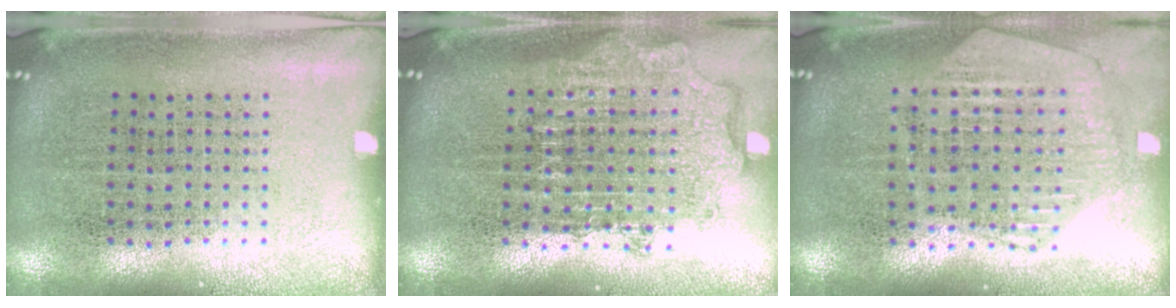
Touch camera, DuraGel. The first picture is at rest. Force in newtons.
{"total": 1.9, "press": 1.5, "slide": 1.2}
{"total": 1.1, "press": 1.1, "slide": 0.1}